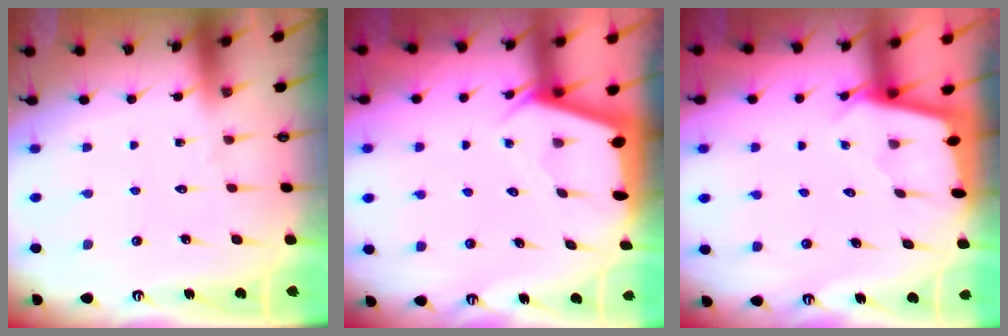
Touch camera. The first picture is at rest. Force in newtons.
{"total": 2.4, "press": 2.4, "slide": 0.2}
{"total": 2.0, "press": 2.0, "slide": 0.2}